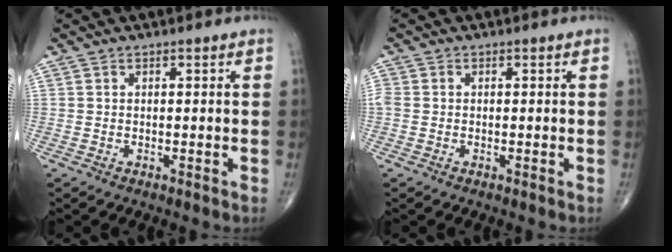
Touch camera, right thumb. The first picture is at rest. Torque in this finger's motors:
{"motor_torque": [-0.08, -0.08, 0.29, 0.06, 0.04]}